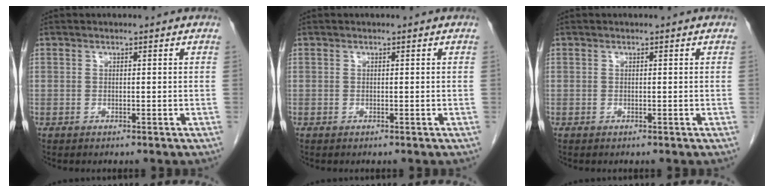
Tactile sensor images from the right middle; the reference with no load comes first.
{"total": 0.0}
{"total": 0.0}